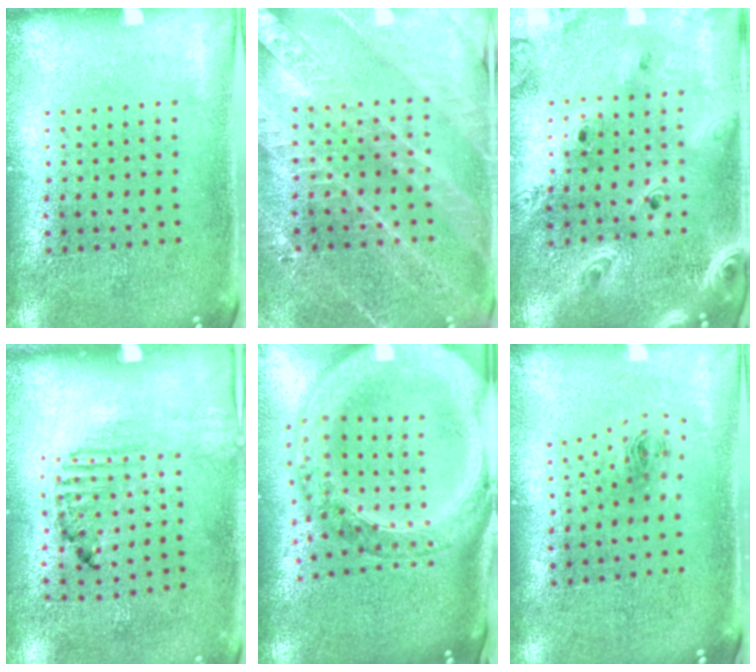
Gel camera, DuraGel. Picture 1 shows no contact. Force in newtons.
{"total": 3.2, "press": 3.1, "slide": 1.1}
{"total": 3.0, "press": 2.5, "slide": 1.6}
{"total": 1.5, "press": 1.2, "slide": 1.0}
{"total": 3.9, "press": 3.0, "slide": 2.5}
{"total": 0.9, "press": 0.4, "slide": 0.8}